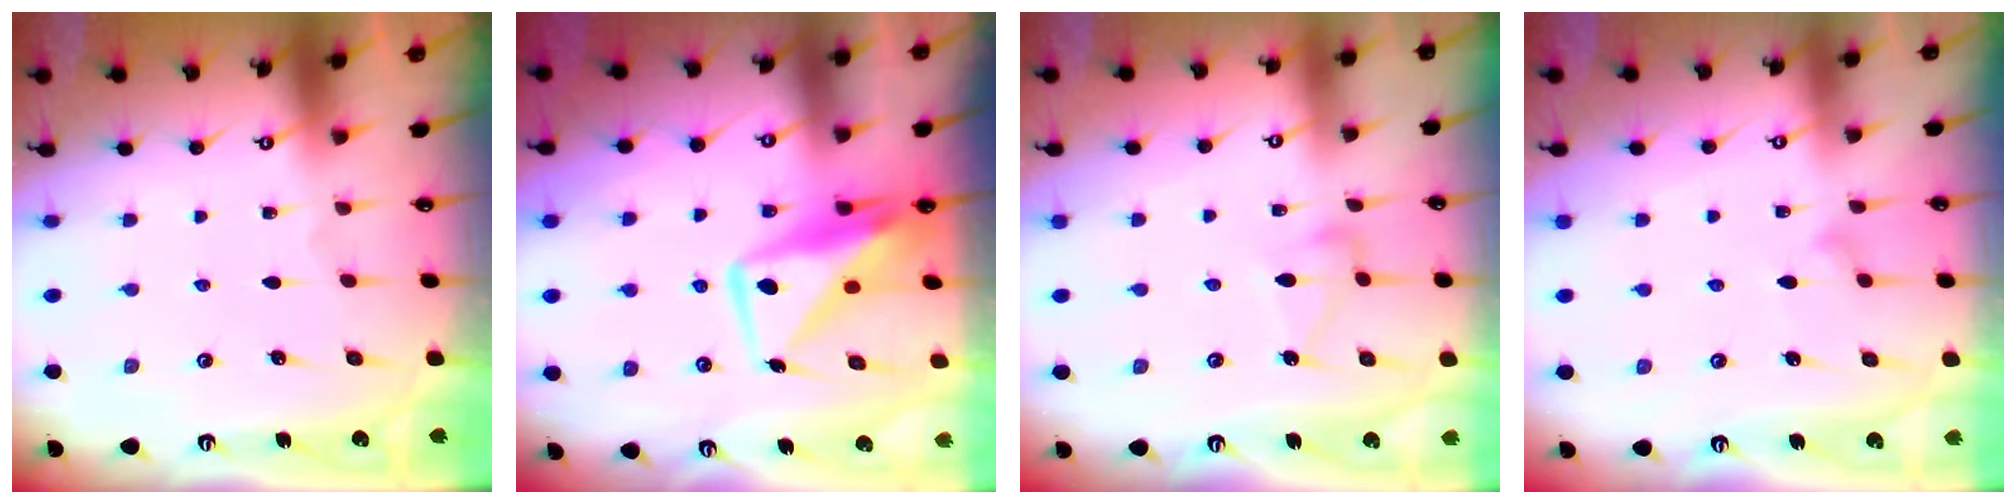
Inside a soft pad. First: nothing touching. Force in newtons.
{"total": 11.7, "press": 11.7, "slide": 0.8}
{"total": 5.3, "press": 5.3, "slide": 0.3}
{"total": 7.9, "press": 7.9, "slide": 0.3}